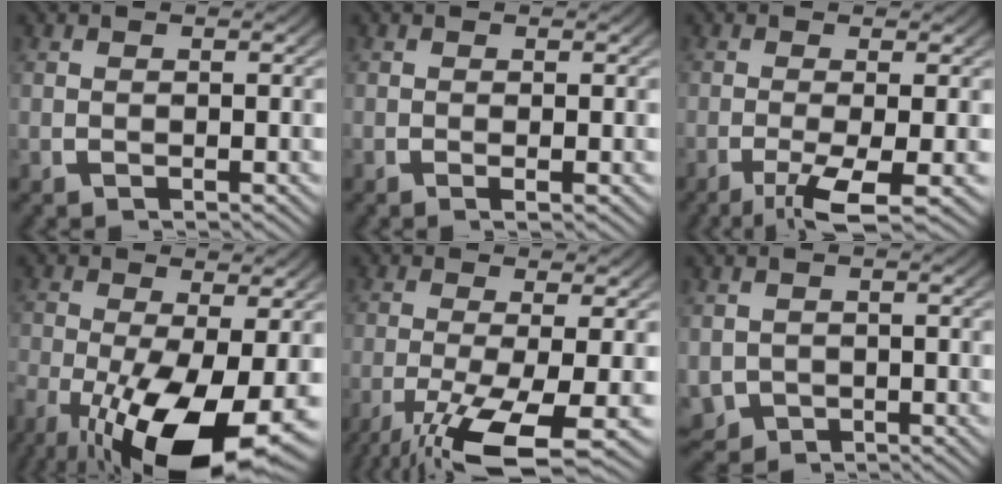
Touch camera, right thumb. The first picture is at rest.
{"total": 0.6, "force": [0.1, 0.0, 0.6], "torque": [-0.009, 0.000, -0.001]}
{"total": 4.7, "force": [-2.0, 1.7, 3.9], "torque": [-0.080, -0.019, -0.027]}
{"total": 13.3, "force": [-4.3, 6.9, 10.6], "torque": [-0.186, -0.055, -0.040]}
{"total": 8.6, "force": [-3.7, 3.4, 7.0], "torque": [-0.143, -0.038, -0.039]}
{"total": 4.1, "force": [-1.2, 3.6, 1.6], "torque": [-0.049, -0.033, -0.003]}